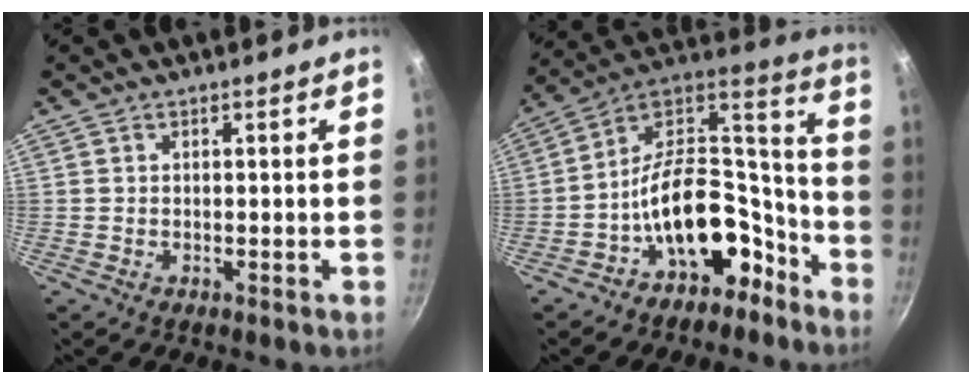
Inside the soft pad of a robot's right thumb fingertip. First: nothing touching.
{"total": 18.8, "force": [-9.2, 11.4, 11.9], "torque": [-0.128, 0.110, -0.144]}